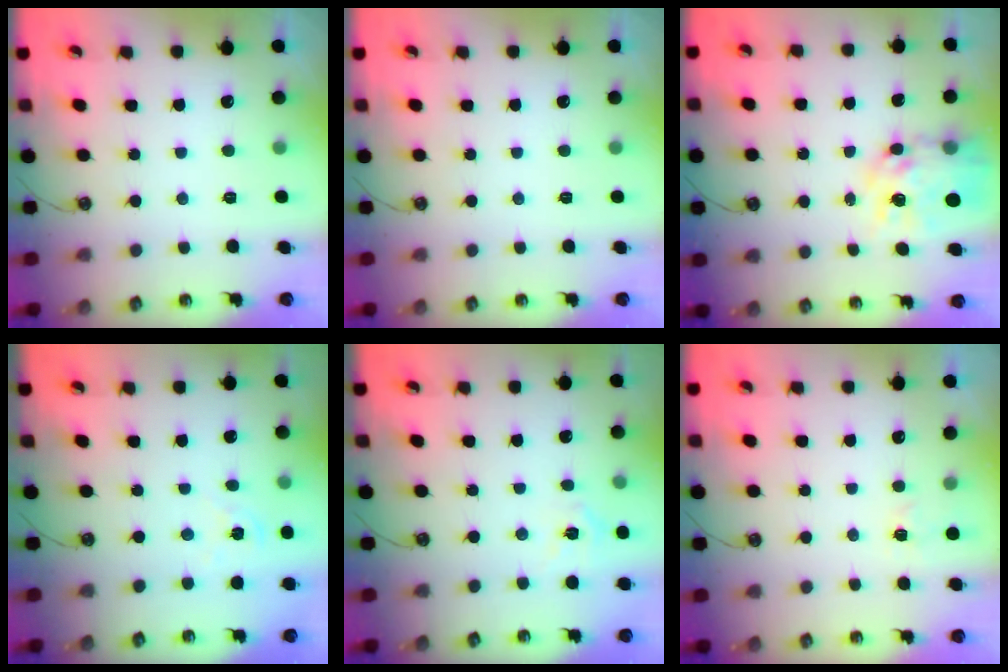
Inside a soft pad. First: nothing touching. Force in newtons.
{"total": 0.0}
{"total": 14.2, "press": 14.1, "slide": 1.5}
{"total": 2.2, "press": 2.2, "slide": 0.3}
{"total": 6.4, "press": 6.3, "slide": 0.6}
{"total": 2.6, "press": 2.6, "slide": 0.4}